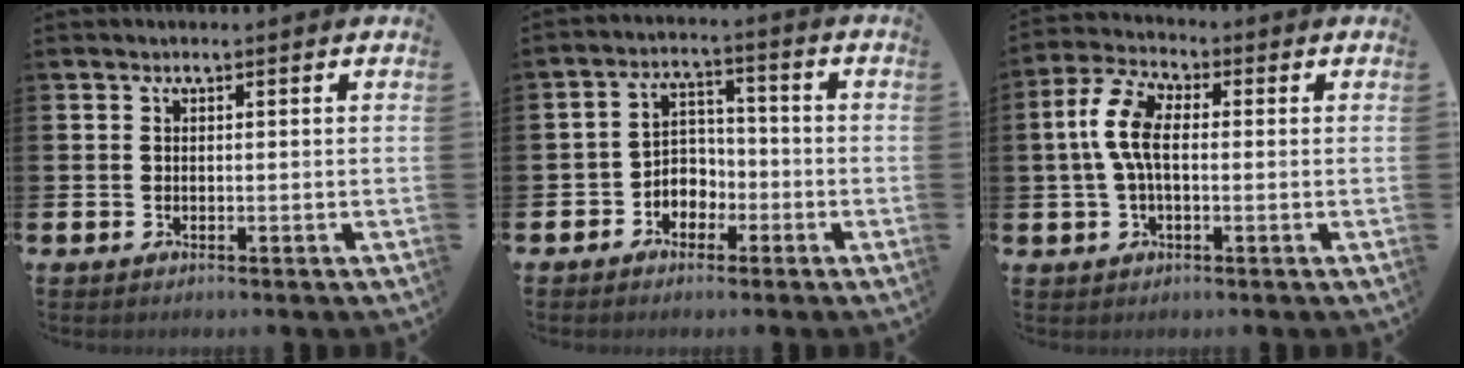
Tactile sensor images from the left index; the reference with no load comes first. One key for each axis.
{"total": 3.6, "fx": -1.7, "fy": 3.1, "fz": 0.9, "tx": -0.035, "ty": 0.006, "tz": -0.040}
{"total": 7.3, "fx": 0.9, "fy": 3.8, "fz": 6.2, "tx": -0.145, "ty": 0.009, "tz": 0.012}